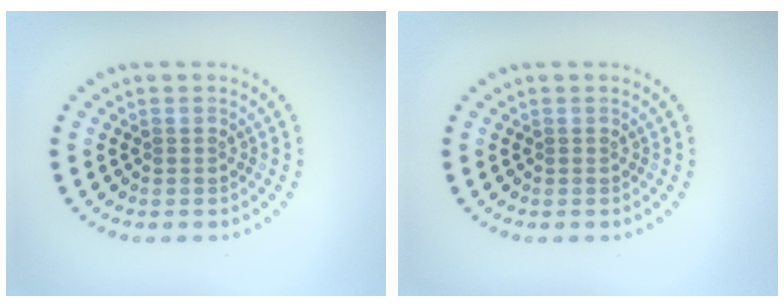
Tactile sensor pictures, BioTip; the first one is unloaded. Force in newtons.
{"total": 0.0}